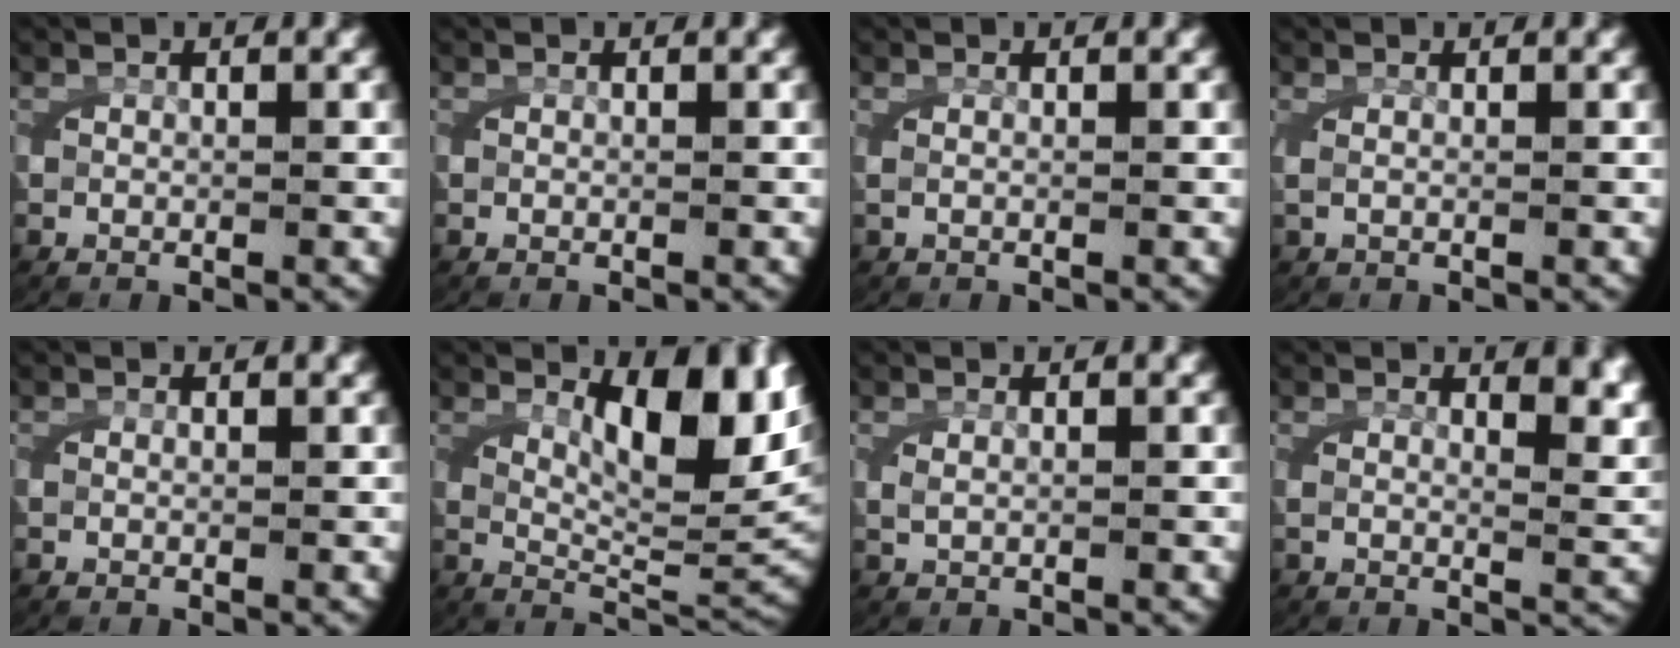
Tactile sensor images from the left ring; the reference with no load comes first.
{"total": 0.0}
{"total": 0.8, "force": [0.4, -0.2, 0.7], "torque": [-0.020, 0.001, 0.008]}
{"total": 1.0, "force": [0.4, 0.1, 0.9], "torque": [-0.031, -0.001, 0.010]}
{"total": 0.0}
{"total": 9.6, "force": [3.7, 3.2, 8.3], "torque": [-0.106, -0.002, 0.060]}
{"total": 0.9, "force": [0.6, 0.0, 0.7], "torque": [-0.015, 0.000, 0.015]}
{"total": 3.9, "force": [2.4, 0.6, 3.0], "torque": [-0.041, -0.008, 0.037]}